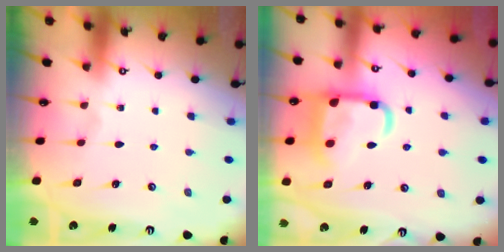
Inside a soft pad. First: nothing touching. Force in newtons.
{"total": 14.5, "press": 14.4, "slide": 1.3}